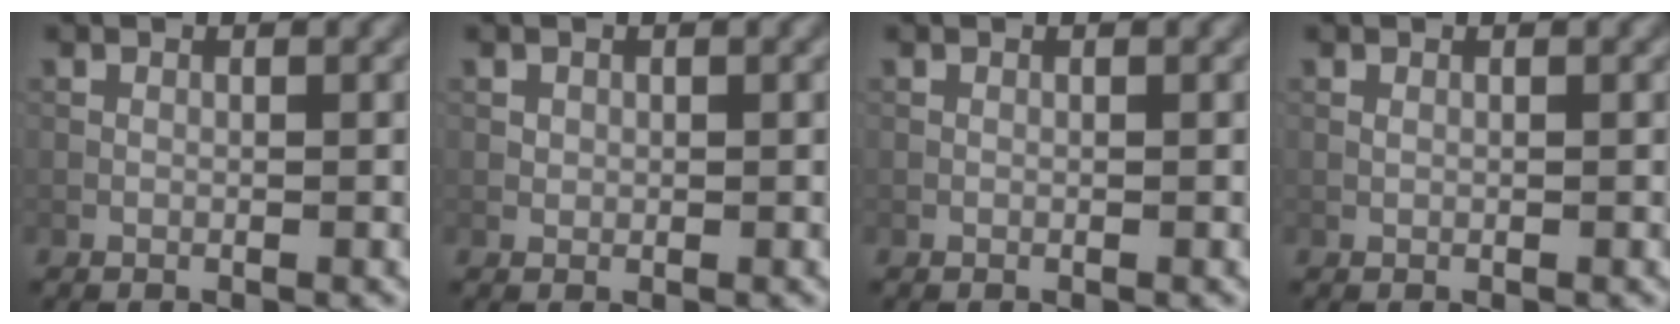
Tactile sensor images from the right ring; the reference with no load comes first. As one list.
[{"total": 0.6, "force": [0.2, 0.5, 0.1], "torque": [0.002, -0.002, 0.004]}, {"total": 0.0}, {"total": 0.0}]